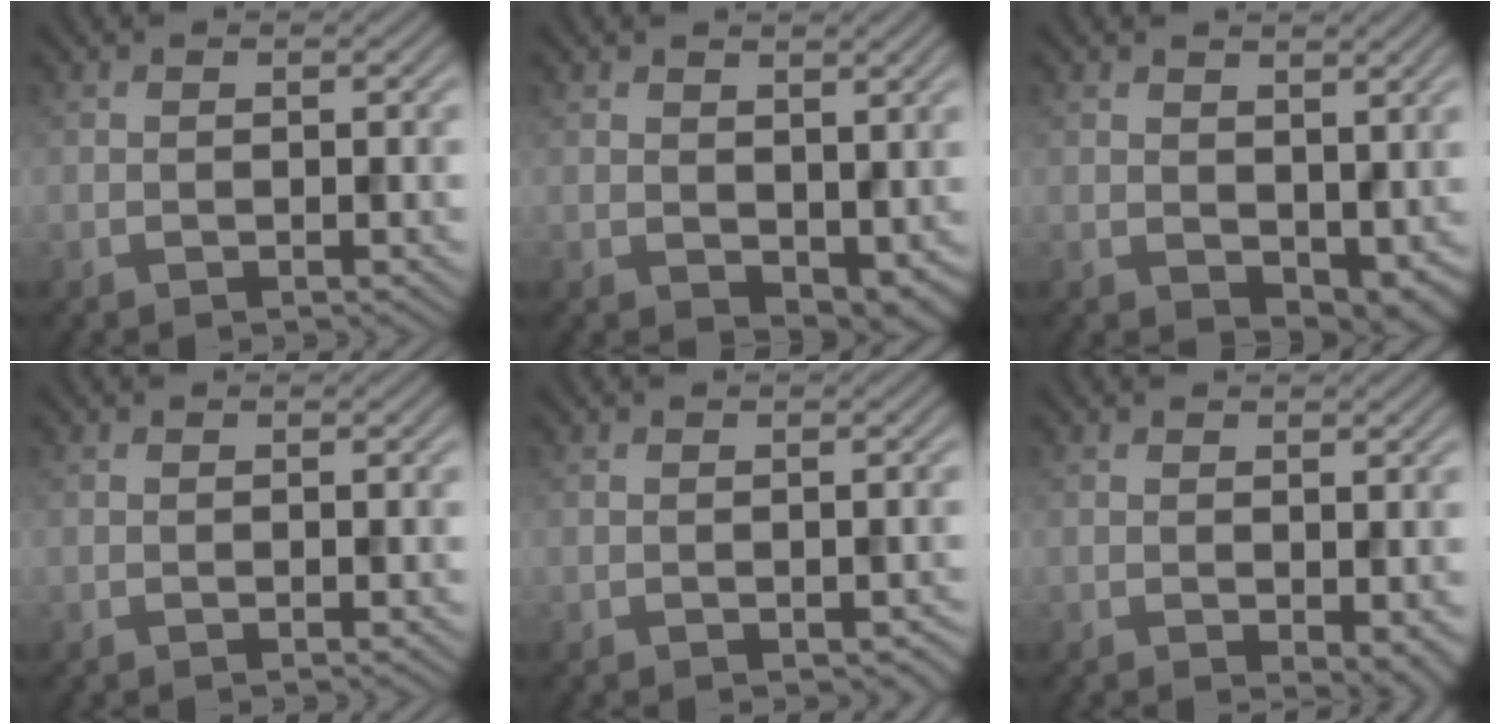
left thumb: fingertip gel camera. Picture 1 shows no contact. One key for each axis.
{"total": 3.8, "fx": 1.2, "fy": 2.5, "fz": 2.6, "tx": -0.048, "ty": -0.013, "tz": 0.027}
{"total": 4.7, "fx": 1.3, "fy": 3.2, "fz": 3.3, "tx": -0.060, "ty": -0.016, "tz": 0.030}
{"total": 0.0}
{"total": 0.6, "fx": -0.2, "fy": 0.3, "fz": 0.4, "tx": -0.004, "ty": -0.004, "tz": 0.000}
{"total": 2.8, "fx": -0.5, "fy": 1.5, "fz": 2.3, "tx": -0.032, "ty": -0.009, "tz": -0.005}